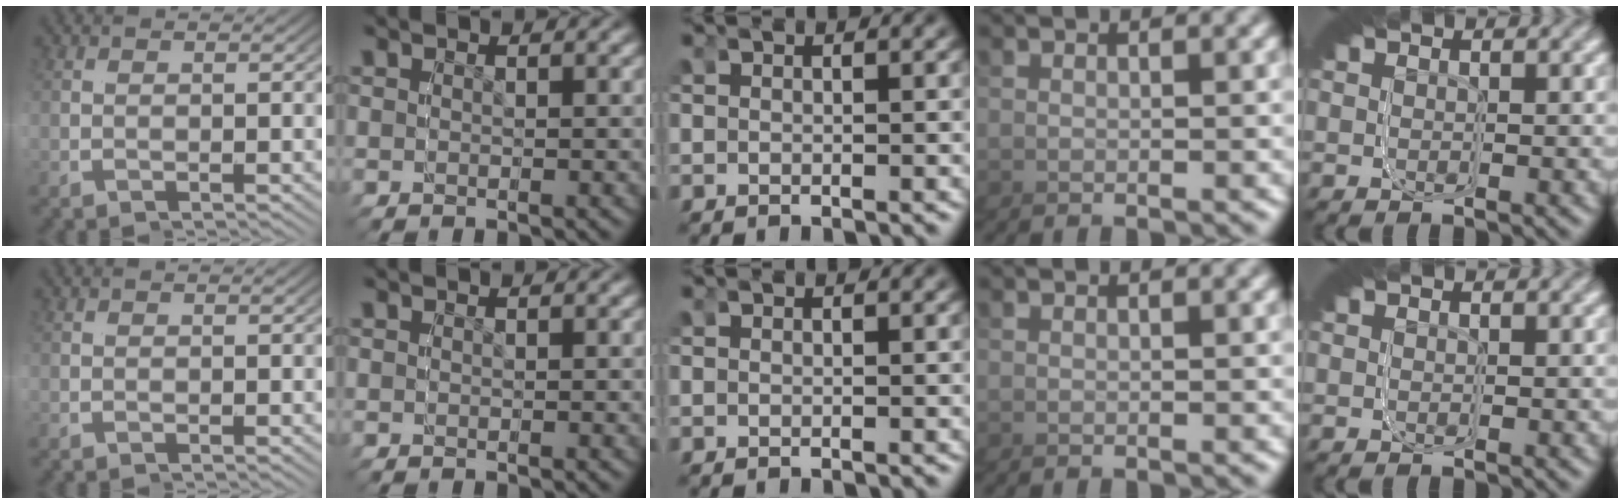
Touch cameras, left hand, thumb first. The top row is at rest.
{}